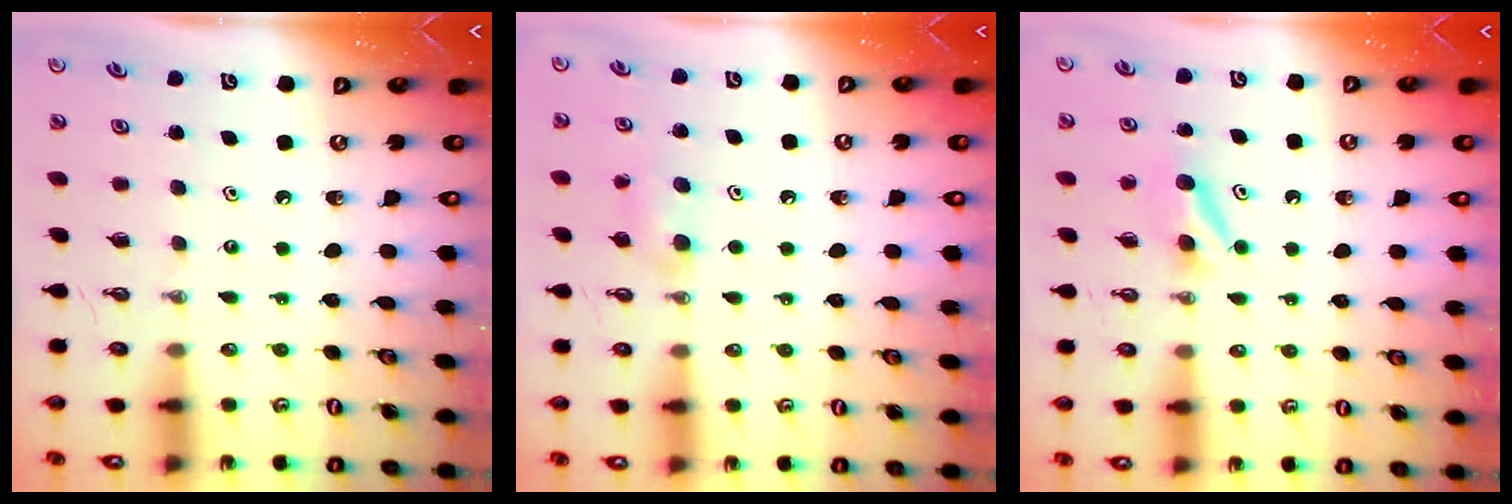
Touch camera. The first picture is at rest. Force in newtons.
{"total": 10.4, "press": 6.8, "slide": 7.8}
{"total": 4.7, "press": 4.6, "slide": 0.7}